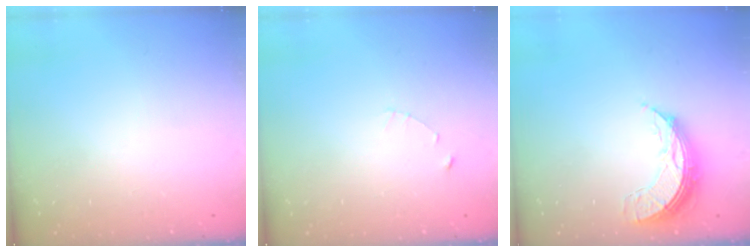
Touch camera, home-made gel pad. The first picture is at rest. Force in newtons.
{"total": 1.2, "press": 1.1, "slide": 0.2}
{"total": 8.0, "press": 8.0, "slide": 0.7}